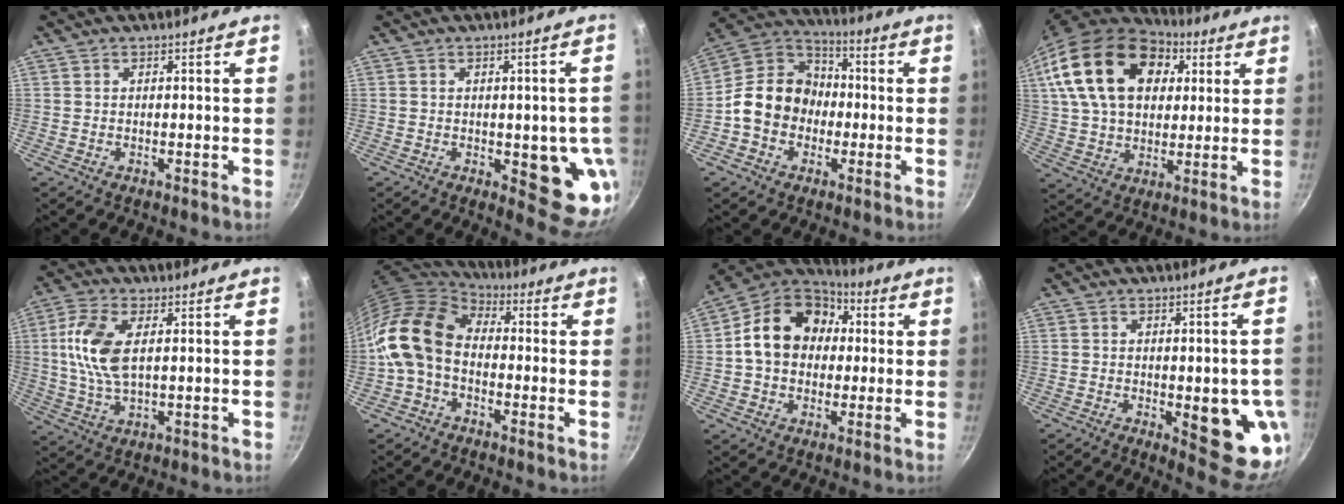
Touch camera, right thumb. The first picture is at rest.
{"total": 11.0, "force": [-1.6, 4.7, 9.8], "torque": [-0.075, -0.012, -0.016]}
{"total": 13.7, "force": [-2.2, 11.5, 7.0], "torque": [-0.078, 0.045, -0.059]}
{"total": 23.5, "force": [8.6, 15.5, 15.3], "torque": [-0.252, -0.004, 0.151]}
{"total": 10.5, "force": [1.9, 5.2, 8.9], "torque": [-0.183, 0.004, 0.037]}
{"total": 14.4, "force": [-1.4, 10.4, 9.9], "torque": [-0.172, 0.039, -0.048]}
{"total": 17.0, "force": [2.4, 13.4, 10.3], "torque": [-0.148, 0.032, 0.024]}
{"total": 12.5, "force": [-2.1, 4.4, 11.5], "torque": [-0.106, -0.013, -0.020]}